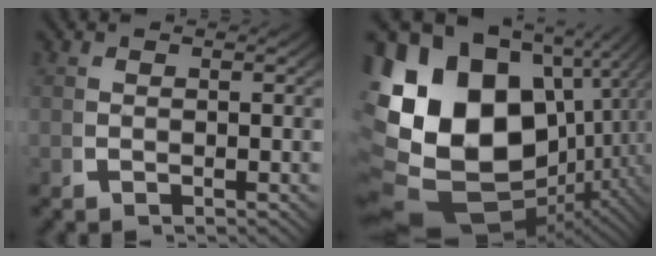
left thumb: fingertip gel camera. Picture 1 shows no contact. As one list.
[{"total": 25.5, "force": [-1.3, 18.2, 17.8], "torque": [-0.355, -0.094, 0.015]}]